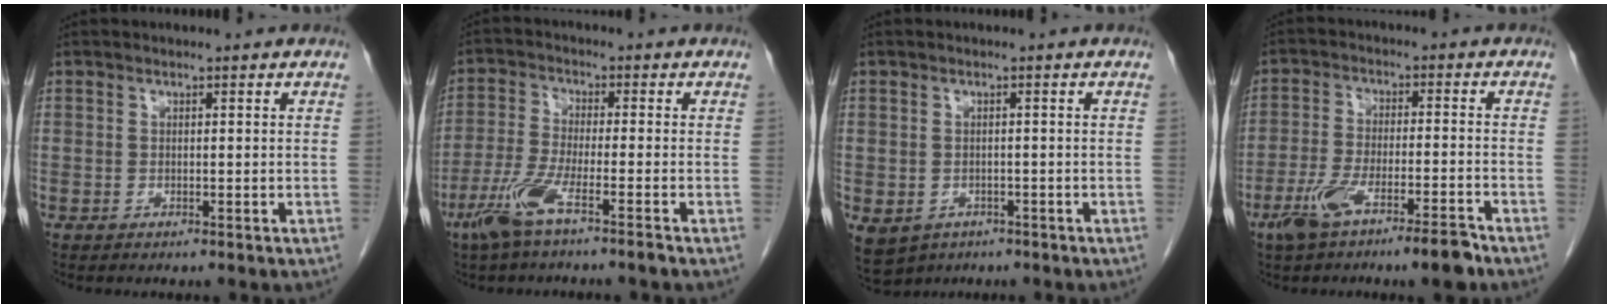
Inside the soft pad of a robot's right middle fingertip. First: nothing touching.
{"total": 7.0, "force": [-4.3, -0.1, 5.5], "torque": [-0.121, -0.014, -0.090]}
{"total": 9.9, "force": [-4.9, 7.8, 3.5], "torque": [-0.105, -0.011, -0.062]}
{"total": 9.3, "force": [-6.3, 1.2, 6.8], "torque": [-0.128, -0.004, -0.107]}